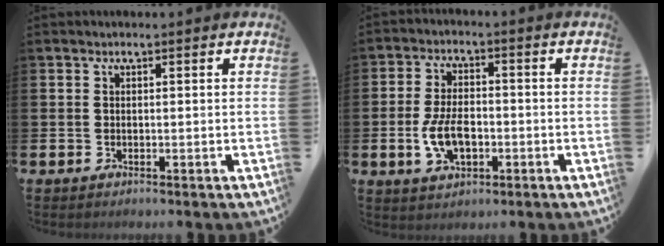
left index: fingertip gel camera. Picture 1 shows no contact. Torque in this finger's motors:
{"motor_torque": [1.58, 0.41, 0.45, 0.21]}